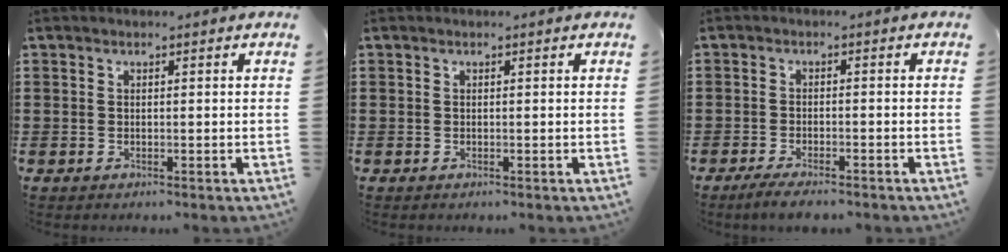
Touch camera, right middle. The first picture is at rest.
{"total": 0.0}
{"total": 2.6, "force": [-2.5, 0.2, 0.8], "torque": [-0.021, 0.001, -0.053]}